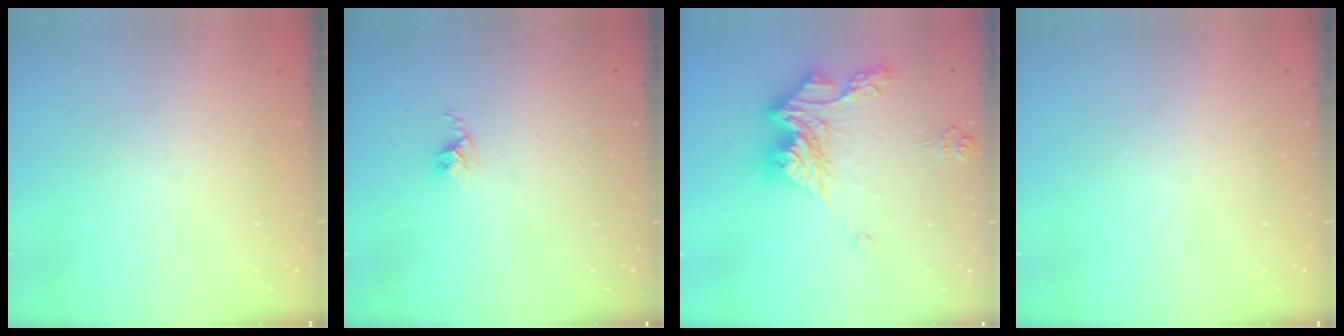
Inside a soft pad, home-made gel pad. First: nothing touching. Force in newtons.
{"total": 2.8, "press": 2.7, "slide": 0.4}
{"total": 17.0, "press": 16.9, "slide": 1.7}
{"total": 0.0}